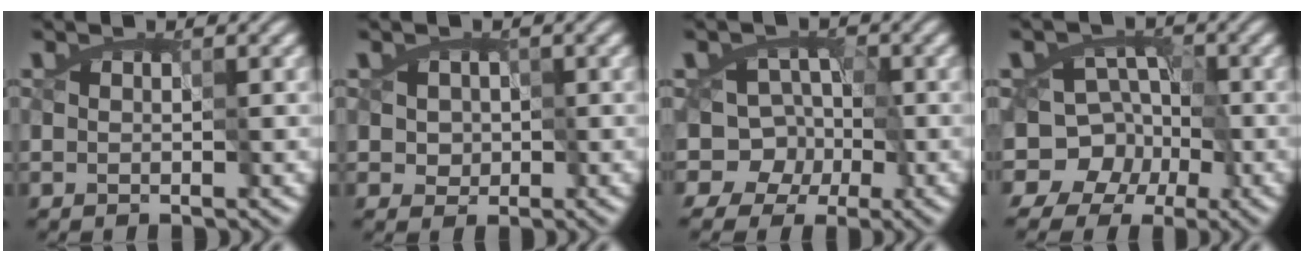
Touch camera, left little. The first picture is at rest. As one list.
[{"total": 2.3, "force": [0.1, 2.2, 0.7], "torque": [-0.017, 0.000, -0.002]}, {"total": 5.2, "force": [-1.8, 4.2, 2.4], "torque": [0.016, 0.014, -0.050]}, {"total": 9.3, "force": [-5.0, 7.1, 3.3], "torque": [-0.018, 0.005, -0.105]}]